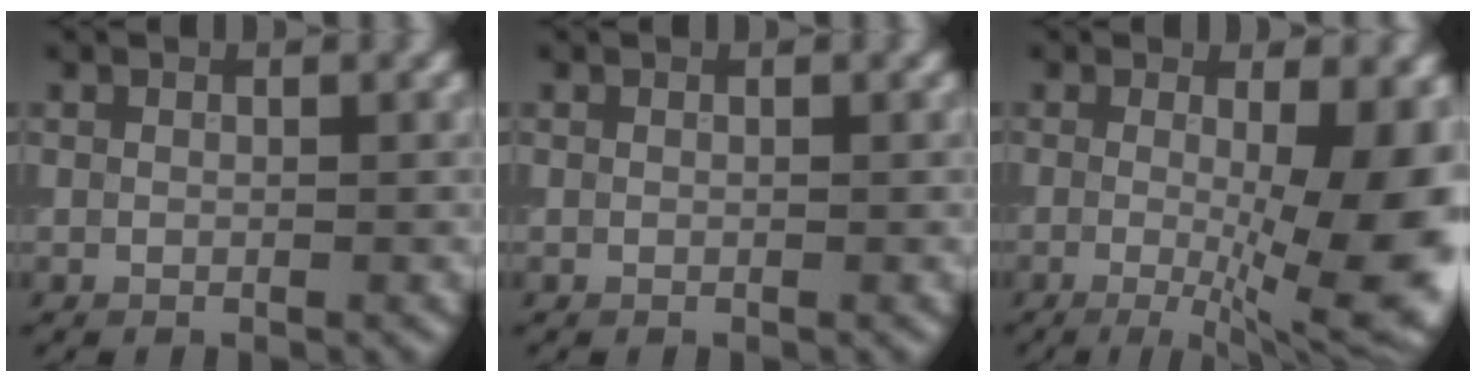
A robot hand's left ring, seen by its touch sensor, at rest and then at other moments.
{"total": 0.0}
{"total": 12.8, "force": [-0.7, 3.8, 12.3], "torque": [-0.147, -0.018, -0.008]}